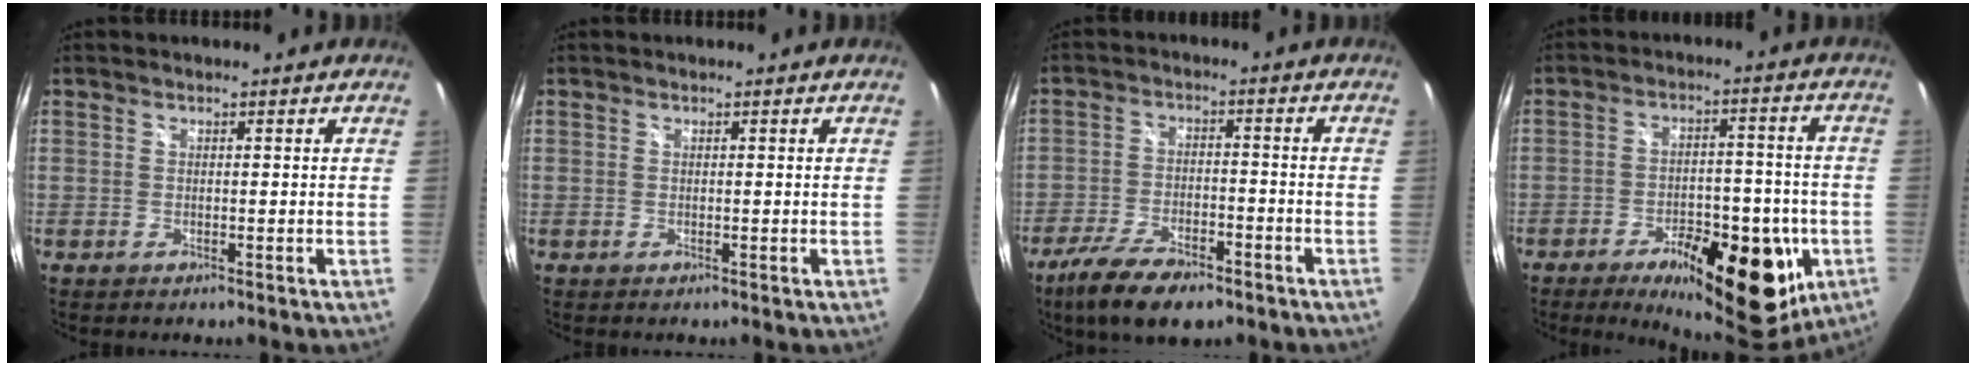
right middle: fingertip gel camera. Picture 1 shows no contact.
{"total": 0.0}
{"total": 12.7, "force": [-9.0, 4.6, 7.8], "torque": [-0.177, -0.031, -0.157]}
{"total": 20.3, "force": [-9.9, 9.2, 15.1], "torque": [-0.234, -0.014, -0.123]}